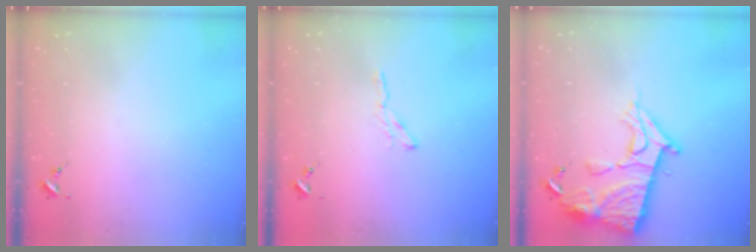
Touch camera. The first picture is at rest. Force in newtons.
{"total": 2.4, "press": 2.4, "slide": 0.2}
{"total": 14.9, "press": 14.8, "slide": 1.3}